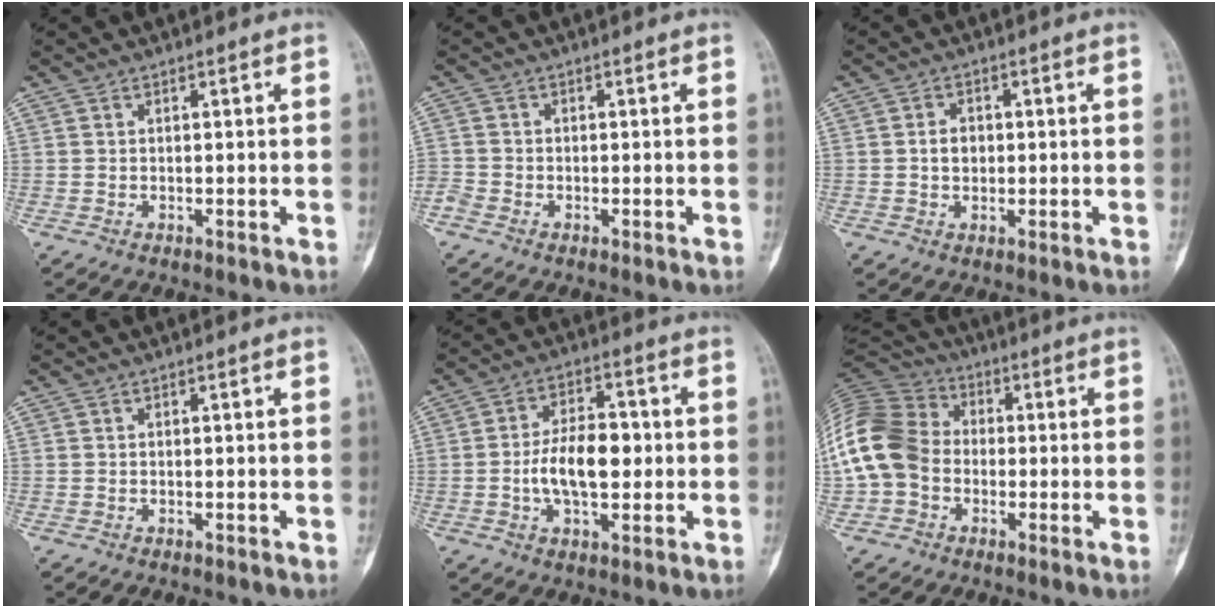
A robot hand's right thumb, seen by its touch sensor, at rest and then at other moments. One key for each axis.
{"total": 2.1, "fx": -1.3, "fy": 1.5, "fz": 0.8, "tx": -0.017, "ty": 0.004, "tz": -0.031}
{"total": 3.1, "fx": 0.1, "fy": 2.4, "fz": 1.9, "tx": -0.019, "ty": 0.006, "tz": 0.001}
{"total": 0.0}
{"total": 10.6, "fx": -0.8, "fy": 5.8, "fz": 8.8, "tx": -0.141, "ty": 0.016, "tz": -0.016}
{"total": 15.7, "fx": -1.6, "fy": 12.8, "fz": 9.0, "tx": -0.186, "ty": 0.037, "tz": -0.040}